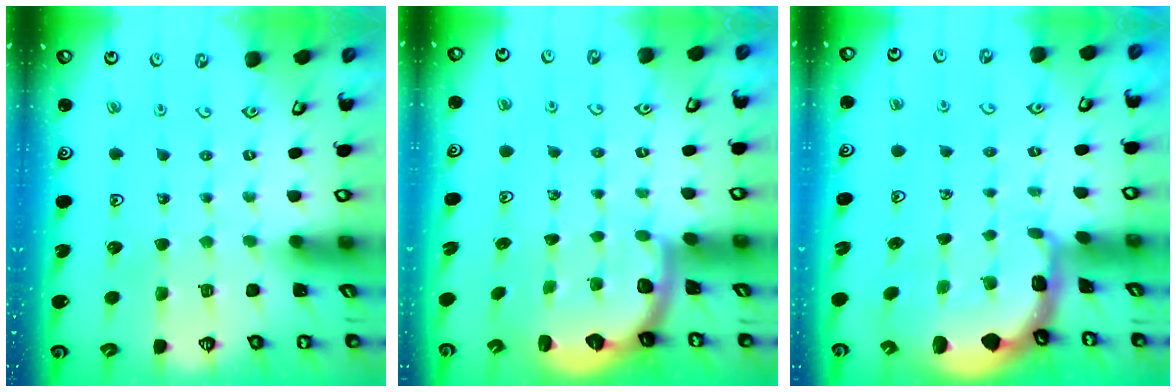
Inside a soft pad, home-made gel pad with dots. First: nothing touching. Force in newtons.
{"total": 2.5, "press": 2.1, "slide": 1.4}
{"total": 1.7, "press": 1.5, "slide": 0.7}